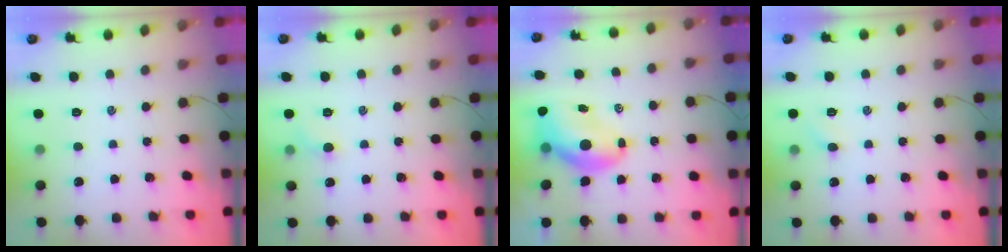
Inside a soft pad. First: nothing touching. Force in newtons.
{"total": 3.4, "press": 3.2, "slide": 1.1}
{"total": 9.5, "press": 9.0, "slide": 3.0}
{"total": 2.4, "press": 2.3, "slide": 0.7}